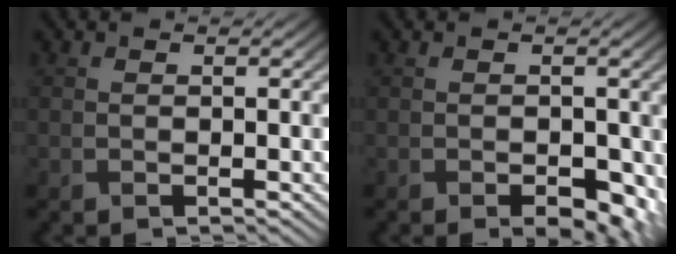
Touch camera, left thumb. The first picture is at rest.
{"total": 3.5, "force": [-1.7, 1.8, 2.5], "torque": [-0.034, -0.017, -0.011]}